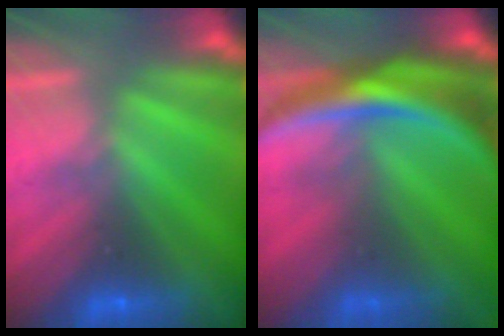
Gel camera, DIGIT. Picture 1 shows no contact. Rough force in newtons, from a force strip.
{"total": 7.7}